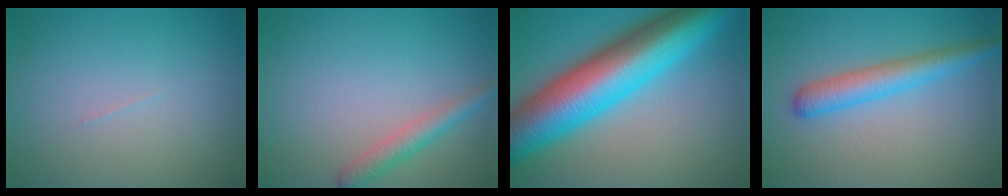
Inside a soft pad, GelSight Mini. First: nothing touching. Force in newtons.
{"total": 2.4, "press": 2.4, "slide": 0.1}
{"total": 14.3, "press": 14.3, "slide": 0.3}
{"total": 3.7, "press": 3.7, "slide": 0.1}